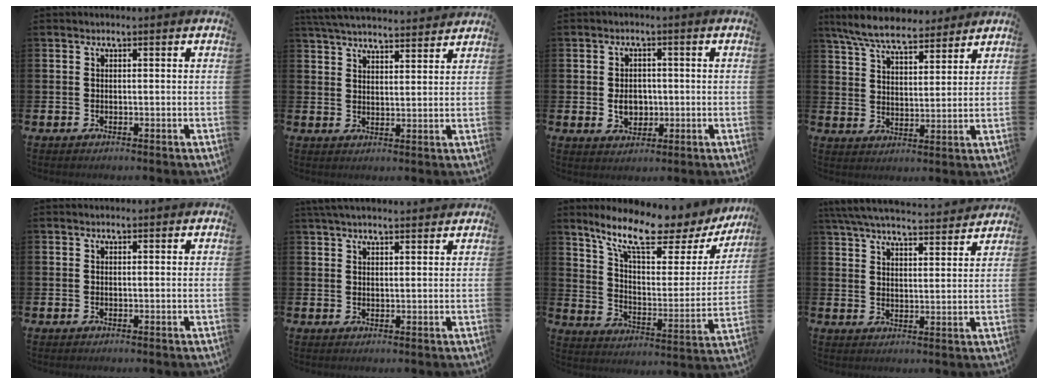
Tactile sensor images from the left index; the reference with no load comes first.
{"total": 5.1, "force": [5.1, 0.4, 0.7], "torque": [-0.023, -0.028, 0.090]}
{"total": 3.3, "force": [-0.2, 2.7, 1.9], "torque": [-0.026, 0.002, -0.012]}
{"total": 7.8, "force": [7.1, 1.7, 2.6], "torque": [-0.081, -0.028, 0.128]}
{"total": 0.0}
{"total": 3.4, "force": [3.2, 0.4, 1.1], "torque": [-0.022, -0.007, 0.058]}
{"total": 11.2, "force": [9.3, 2.6, 5.8], "torque": [-0.135, -0.056, 0.156]}
{"total": 6.8, "force": [6.5, 0.8, 1.8], "torque": [-0.050, -0.046, 0.114]}